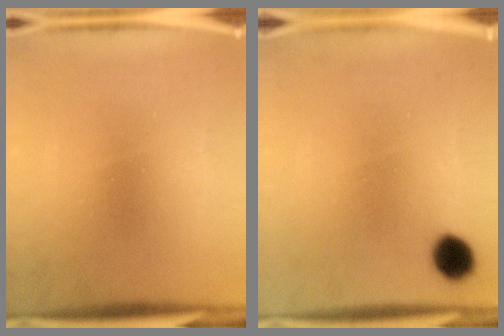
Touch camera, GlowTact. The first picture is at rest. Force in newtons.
{"total": 7.3}